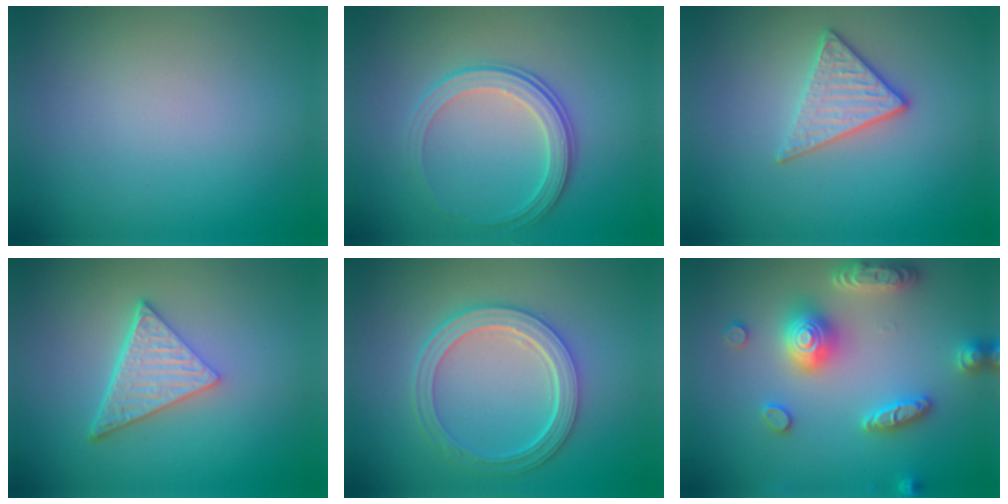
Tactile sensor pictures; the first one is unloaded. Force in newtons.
{"total": 2.8, "press": 2.2, "slide": 1.8}
{"total": 2.8, "press": 2.6, "slide": 1.1}
{"total": 4.8, "press": 3.3, "slide": 3.5}
{"total": 5.1, "press": 3.8, "slide": 3.4}
{"total": 5.5, "press": 5.4, "slide": 0.9}